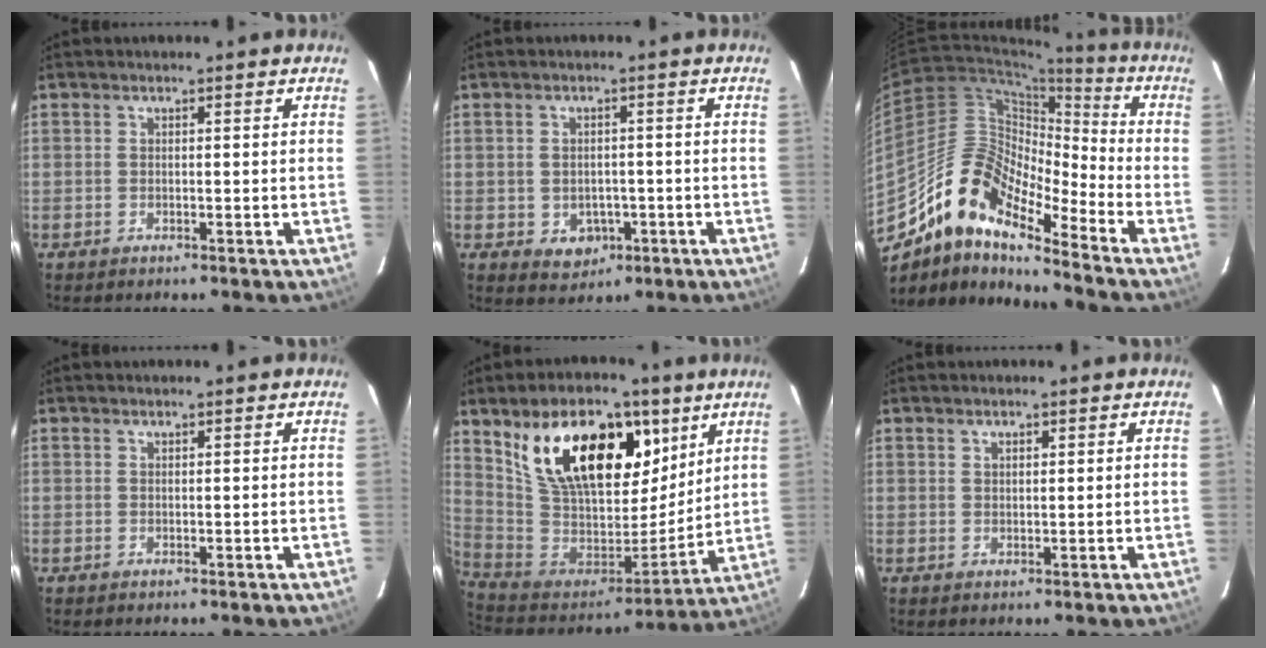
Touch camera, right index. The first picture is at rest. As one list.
[{"total": 5.1, "force": [-1.5, 4.4, 2.1], "torque": [-0.048, 0.006, -0.004]}, {"total": 15.2, "force": [-11.6, 4.1, 8.8], "torque": [-0.143, 0.004, -0.236]}, {"total": 0.0}, {"total": 25.0, "force": [12.4, 13.4, 17.0], "torque": [-0.329, 0.036, 0.231]}, {"total": 1.2, "force": [0.9, 0.6, 0.5], "torque": [-0.005, 0.002, 0.015]}]